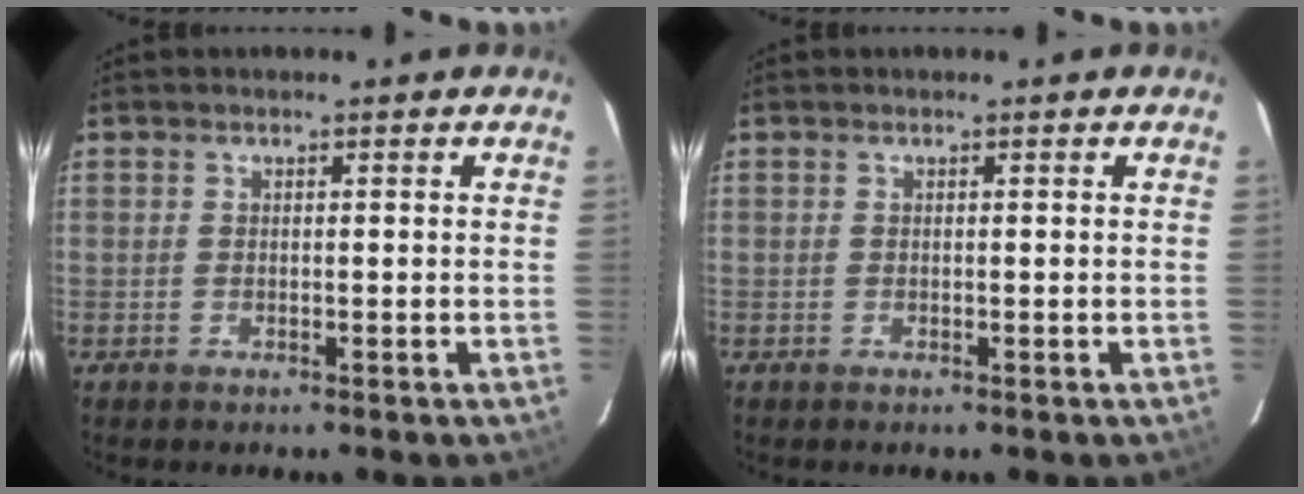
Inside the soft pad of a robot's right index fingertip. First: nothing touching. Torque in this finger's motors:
{"motor_torque": [0.00, 0.00, 0.00, 0.00]}